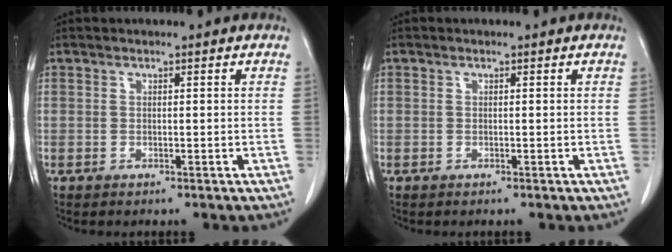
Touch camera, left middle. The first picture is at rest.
{"total": 0.0}